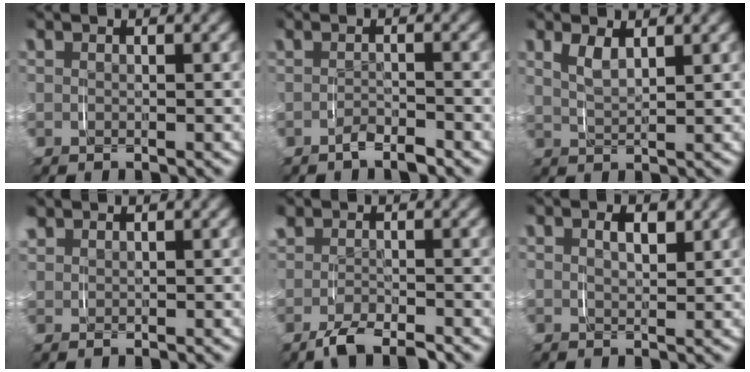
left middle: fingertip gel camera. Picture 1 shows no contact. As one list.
[{"total": 1.6, "force": [-1.3, 0.1, 0.9], "torque": [-0.015, 0.004, -0.026]}, {"total": 2.1, "force": [1.1, 0.6, 1.6], "torque": [-0.033, -0.003, 0.025]}, {"total": 1.1, "force": [1.0, 0.4, 0.2], "torque": [-0.010, 0.005, 0.023]}, {"total": 2.5, "force": [-1.6, 1.0, 1.6], "torque": [-0.034, -0.003, -0.026]}, {"total": 1.7, "force": [0.9, 0.7, 1.4], "torque": [-0.015, -0.002, 0.017]}]